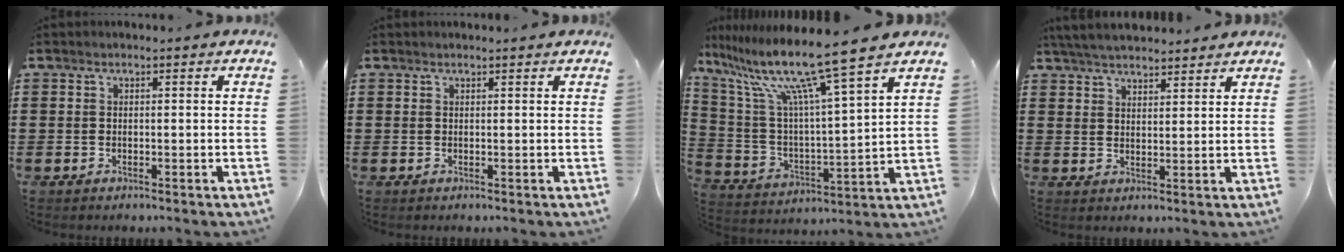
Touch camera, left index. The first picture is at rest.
{"total": 0.5, "force": [0.4, -0.1, 0.3], "torque": [-0.005, -0.002, 0.009]}
{"total": 12.7, "force": [9.9, -0.5, 7.9], "torque": [-0.193, -0.067, 0.159]}
{"total": 4.4, "force": [4.2, 0.4, 1.1], "torque": [-0.035, -0.010, 0.078]}